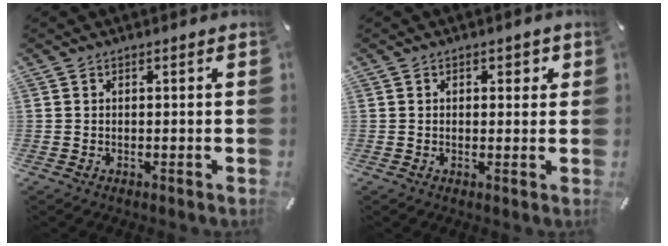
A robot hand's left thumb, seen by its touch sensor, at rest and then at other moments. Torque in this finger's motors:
{"motor_torque": [0.08, -0.26, 0.03, 0.02, 0.00]}